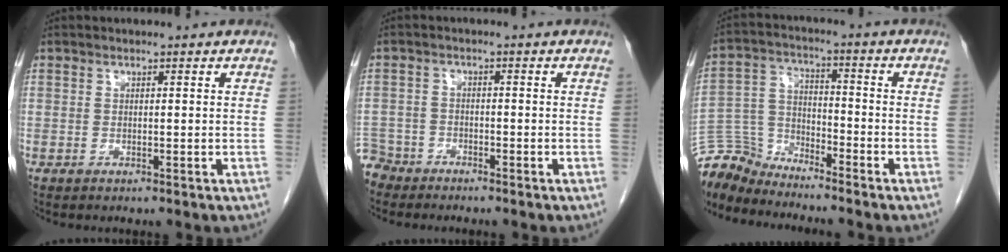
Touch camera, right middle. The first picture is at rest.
{"total": 4.6, "force": [-4.2, 1.7, -0.8], "torque": [0.016, -0.005, -0.087]}
{"total": 8.3, "force": [-8.2, 1.0, -0.1], "torque": [-0.009, 0.011, -0.164]}